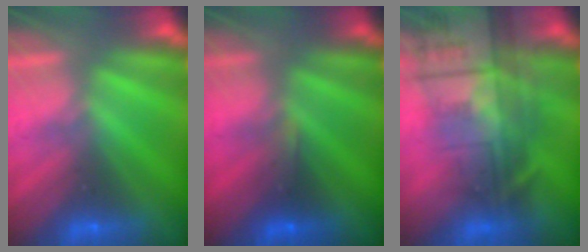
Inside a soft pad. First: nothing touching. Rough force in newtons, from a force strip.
{"total": 3.9}
{"total": 7.7}